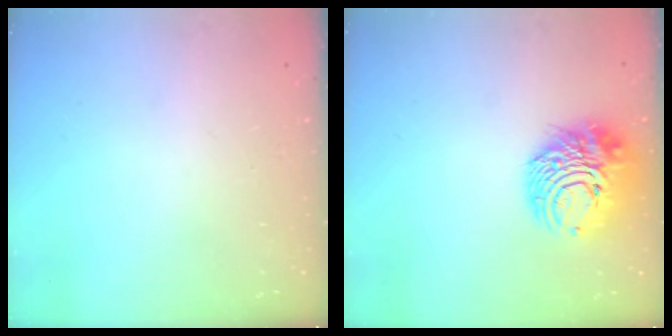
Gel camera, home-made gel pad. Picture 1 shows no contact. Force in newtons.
{"total": 12.6, "press": 12.5, "slide": 1.5}